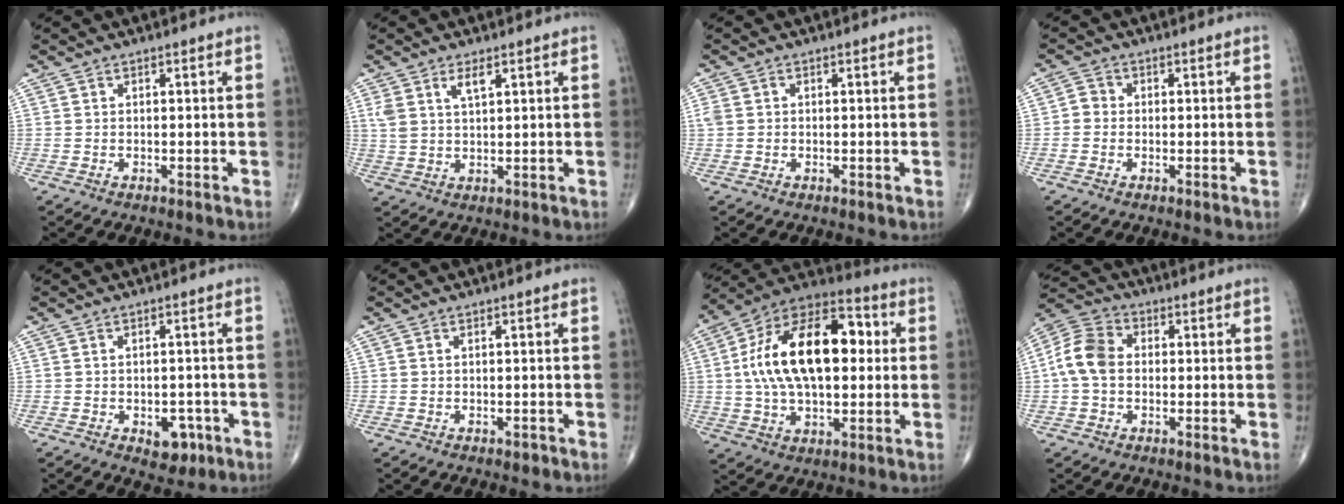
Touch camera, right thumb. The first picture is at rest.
{"total": 4.4, "force": [2.4, 1.8, 3.3], "torque": [-0.065, -0.007, 0.051]}
{"total": 1.9, "force": [0.2, 1.7, 0.9], "torque": [-0.024, 0.009, 0.008]}
{"total": 2.2, "force": [-0.3, 2.0, 0.8], "torque": [-0.002, 0.006, -0.014]}
{"total": 4.9, "force": [-2.1, 3.2, 3.1], "torque": [-0.015, 0.011, -0.020]}
{"total": 0.7, "force": [-0.3, 0.4, 0.5], "torque": [-0.005, -0.001, -0.005]}
{"total": 23.3, "force": [2.7, 12.9, 19.2], "torque": [-0.319, 0.027, 0.039]}
{"total": 8.8, "force": [0.0, 6.5, 5.9], "torque": [-0.113, 0.027, -0.012]}